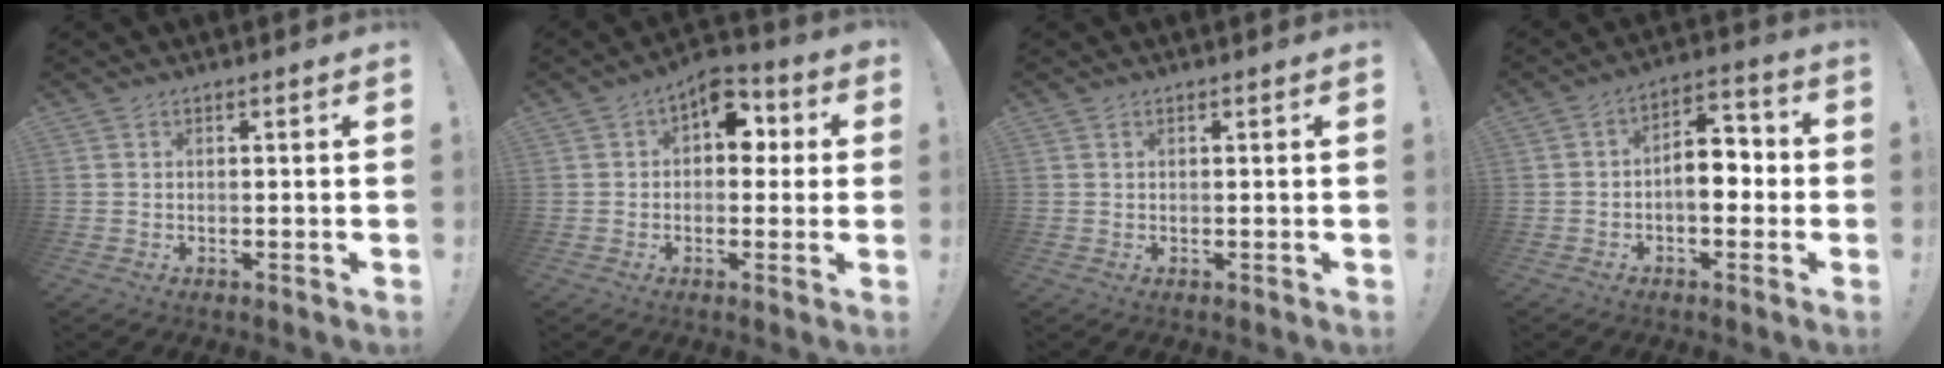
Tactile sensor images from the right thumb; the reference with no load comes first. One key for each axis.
{"total": 9.6, "fx": 2.3, "fy": 6.7, "fz": 6.5, "tx": -0.079, "ty": 0.000, "tz": 0.044}
{"total": 0.0}
{"total": 10.7, "fx": -1.4, "fy": 6.7, "fz": 8.2, "tx": -0.125, "ty": 0.019, "tz": -0.022}